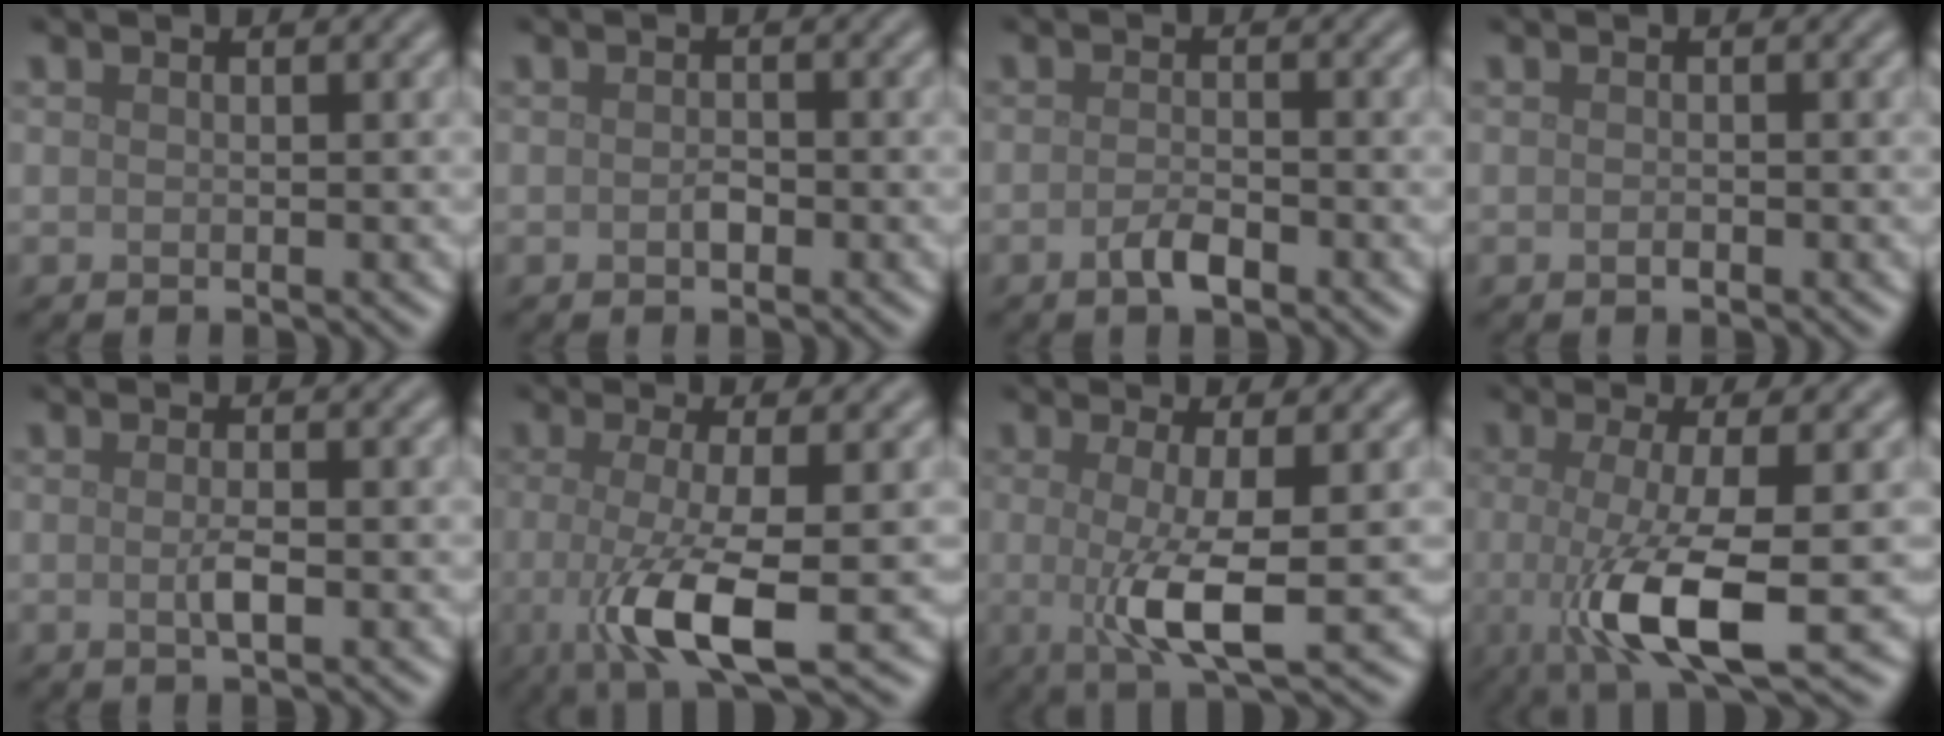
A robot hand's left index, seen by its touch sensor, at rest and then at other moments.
{"total": 1.0, "force": [-0.3, 0.6, 0.7], "torque": [-0.016, 0.000, -0.005]}
{"total": 1.9, "force": [-1.1, 0.7, 1.4], "torque": [-0.030, 0.000, -0.022]}
{"total": 0.5, "force": [-0.2, 0.2, 0.4], "torque": [-0.010, 0.001, -0.004]}
{"total": 1.6, "force": [-0.2, 0.3, 1.5], "torque": [-0.030, -0.002, -0.006]}
{"total": 6.9, "force": [-1.4, 1.8, 6.5], "torque": [-0.119, -0.013, -0.030]}
{"total": 5.5, "force": [-0.4, 1.2, 5.4], "torque": [-0.095, -0.007, -0.009]}
{"total": 7.8, "force": [-1.5, 1.9, 7.4], "torque": [-0.128, -0.014, -0.031]}